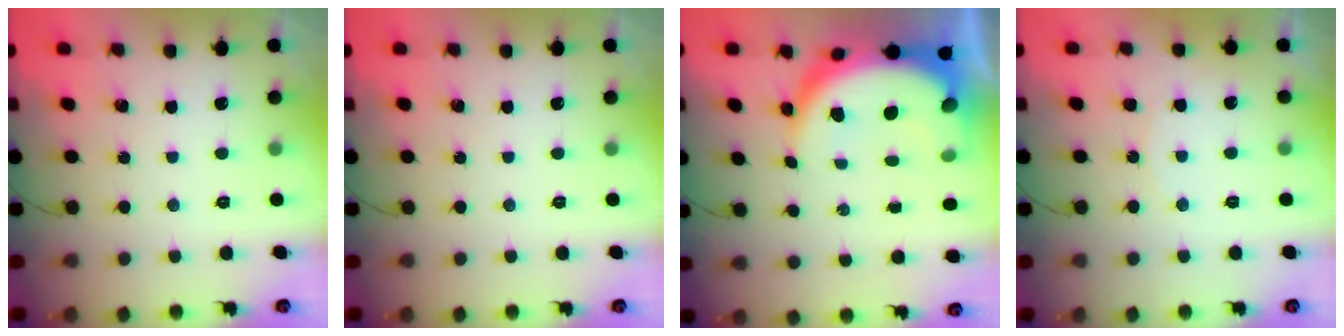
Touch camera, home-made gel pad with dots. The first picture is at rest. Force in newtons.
{"total": 0.0}
{"total": 13.8, "press": 13.7, "slide": 1.3}
{"total": 3.4, "press": 3.4, "slide": 0.4}